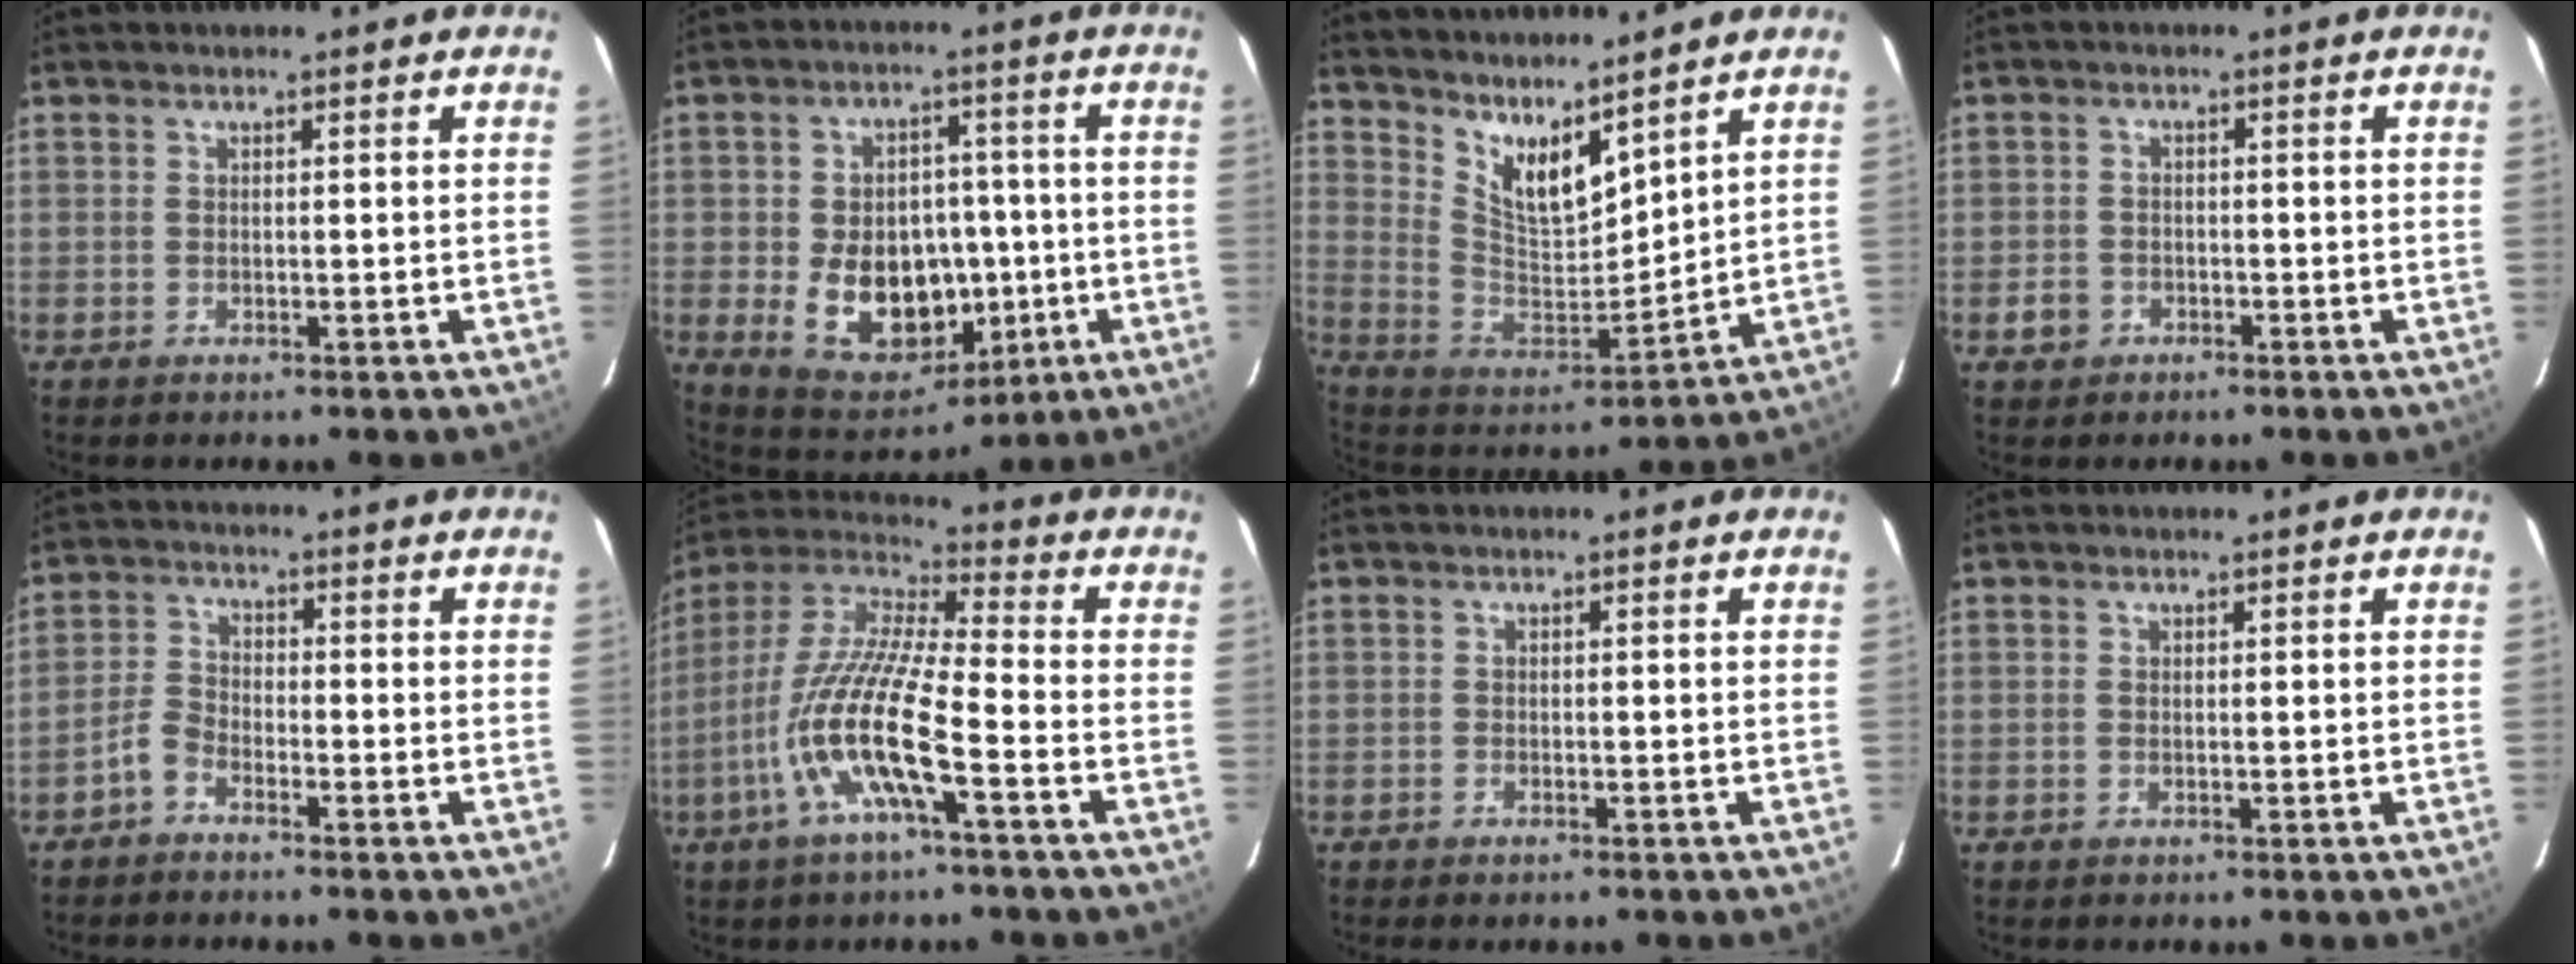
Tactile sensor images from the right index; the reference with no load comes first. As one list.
[{"total": 15.5, "force": [-2.9, 11.6, 9.8], "torque": [-0.202, 0.007, -0.016]}, {"total": 12.4, "force": [9.6, 3.6, 7.0], "torque": [-0.128, -0.015, 0.187]}, {"total": 3.1, "force": [-1.5, 2.7, 0.6], "torque": [-0.017, 0.007, -0.025]}, {"total": 3.5, "force": [-2.6, 1.7, 1.6], "torque": [-0.044, 0.013, -0.056]}, {"total": 15.7, "force": [-6.2, 2.3, 14.2], "torque": [-0.282, -0.012, -0.127]}, {"total": 1.2, "force": [-1.0, 0.4, 0.4], "torque": [-0.014, 0.001, -0.019]}, {"total": 0.0}]